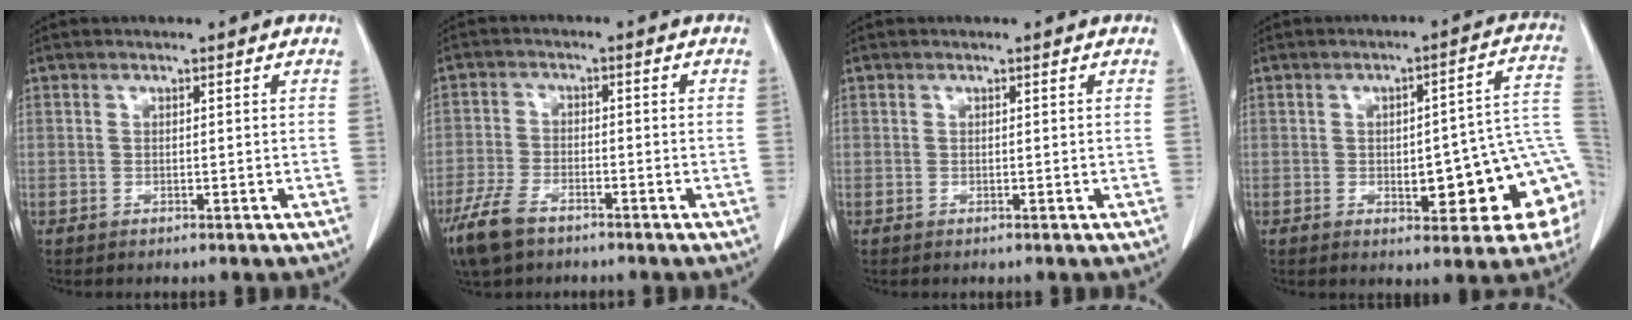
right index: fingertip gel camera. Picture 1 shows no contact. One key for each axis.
{"total": 6.8, "fx": -4.8, "fy": 2.8, "fz": 3.8, "tx": -0.088, "ty": -0.008, "tz": -0.089}
{"total": 0.0}
{"total": 15.2, "fx": -2.9, "fy": 4.3, "fz": 14.3, "tx": -0.116, "ty": 0.034, "tz": -0.026}